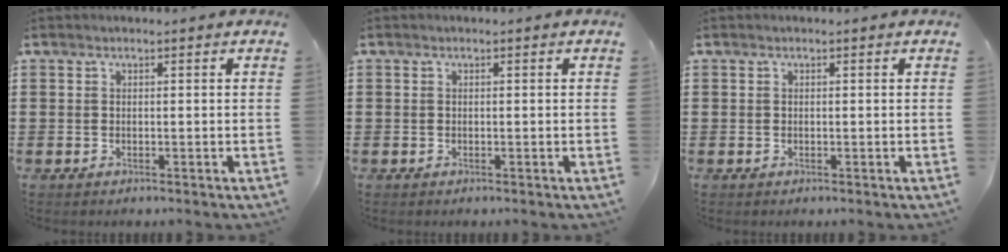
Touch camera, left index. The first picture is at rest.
{"total": 0.0}
{"total": 0.0}